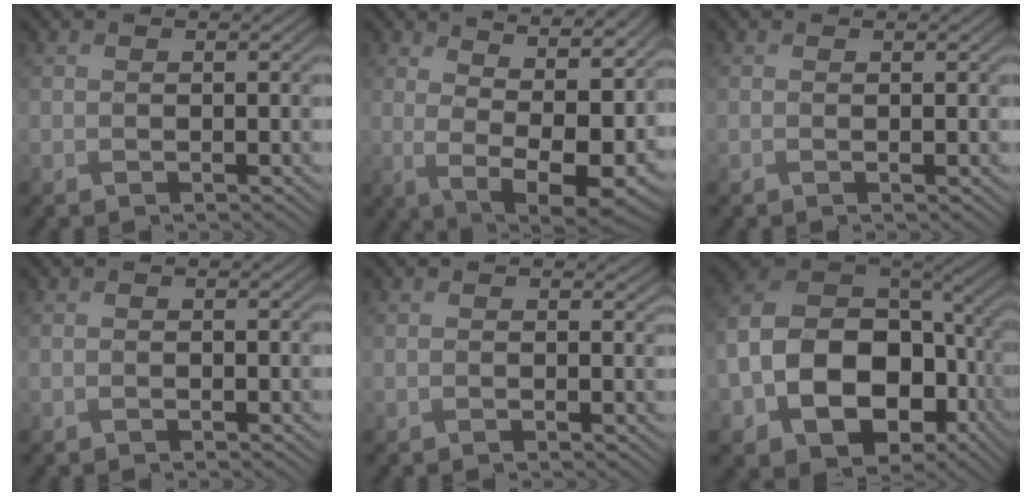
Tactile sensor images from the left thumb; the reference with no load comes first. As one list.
[{"total": 13.1, "force": [4.9, 5.4, 10.8], "torque": [-0.158, -0.005, 0.068]}, {"total": 0.8, "force": [-0.5, -0.6, -0.3], "torque": [0.014, -0.002, -0.014]}, {"total": 0.8, "force": [-0.7, -0.3, -0.3], "torque": [0.012, 0.001, -0.017]}, {"total": 0.6, "force": [0.2, 0.5, 0.3], "torque": [0.000, 0.001, -0.001]}, {"total": 16.9, "force": [-5.0, 11.9, 10.9], "torque": [-0.222, -0.044, -0.079]}]